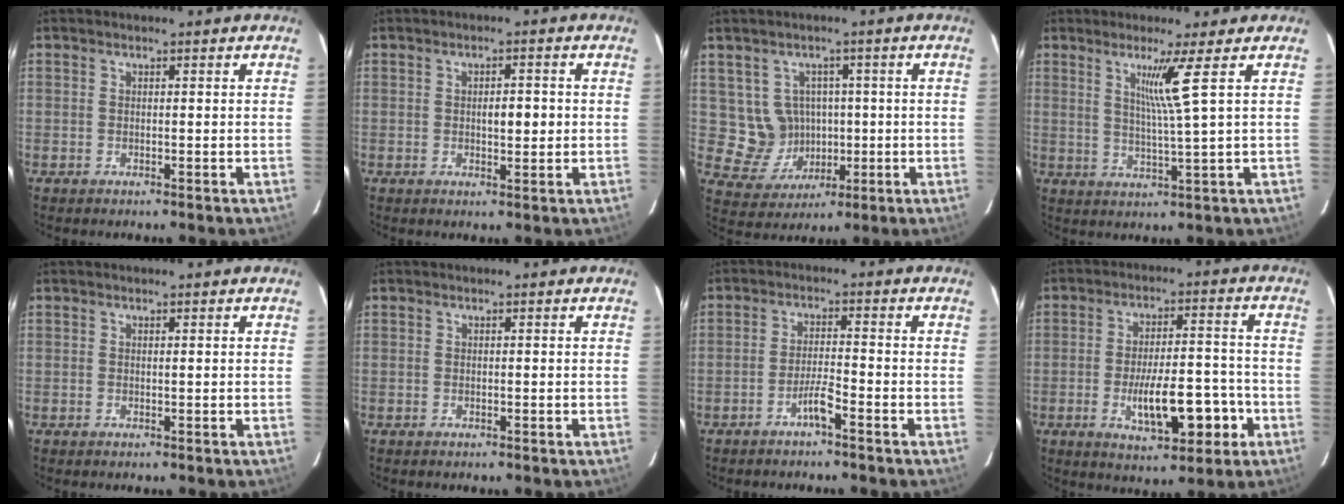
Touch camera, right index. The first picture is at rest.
{"total": 3.2, "force": [0.0, 1.1, 3.0], "torque": [-0.047, 0.001, 0.002]}
{"total": 7.2, "force": [0.9, 6.9, 2.0], "torque": [-0.038, 0.017, 0.034]}
{"total": 5.6, "force": [2.3, -2.2, 4.6], "torque": [-0.086, -0.017, 0.047]}
{"total": 0.0}
{"total": 0.0}
{"total": 3.2, "force": [-2.2, -0.1, 2.4], "torque": [-0.045, 0.000, -0.042]}
{"total": 11.3, "force": [-3.8, 3.6, 10.0], "torque": [-0.160, 0.011, -0.053]}